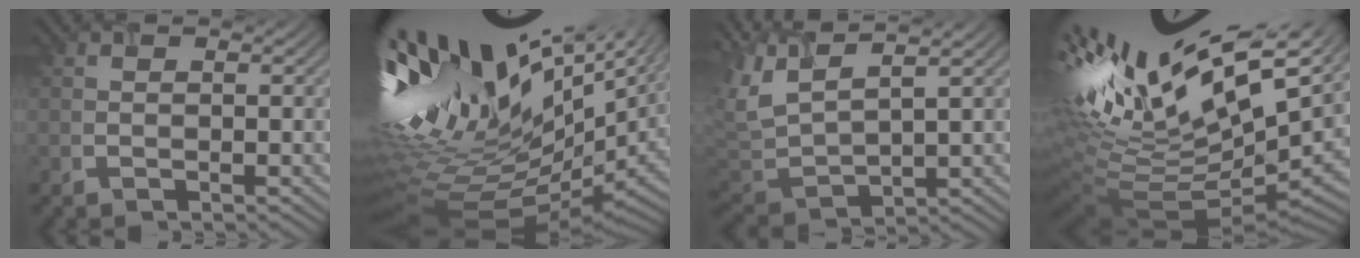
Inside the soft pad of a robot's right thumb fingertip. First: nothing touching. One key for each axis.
{"total": 17.0, "fx": 5.8, "fy": 7.2, "fz": 14.3, "tx": -0.282, "ty": -0.014, "tz": 0.145}
{"total": 6.2, "fx": 3.8, "fy": 1.3, "fz": 4.6, "tx": -0.128, "ty": 0.018, "tz": 0.079}
{"total": 17.7, "fx": 7.5, "fy": 7.3, "fz": 14.3, "tx": -0.306, "ty": 0.010, "tz": 0.164}